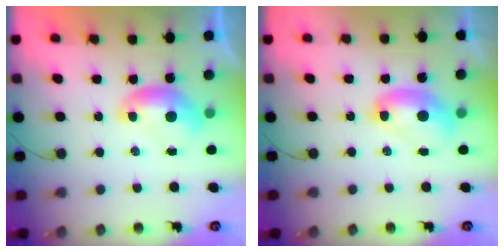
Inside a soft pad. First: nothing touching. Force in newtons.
{"total": 2.8, "press": 2.8, "slide": 0.1}